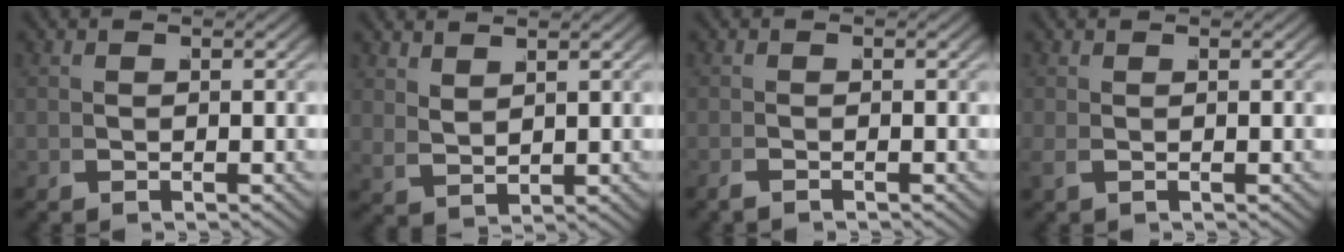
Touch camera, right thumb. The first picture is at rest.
{"total": 1.6, "force": [1.3, 0.1, 1.1], "torque": [-0.019, 0.008, 0.022]}
{"total": 1.0, "force": [-0.6, -0.5, -0.5], "torque": [0.015, 0.007, -0.019]}
{"total": 0.8, "force": [0.3, -0.8, -0.1], "torque": [0.008, 0.009, 0.003]}